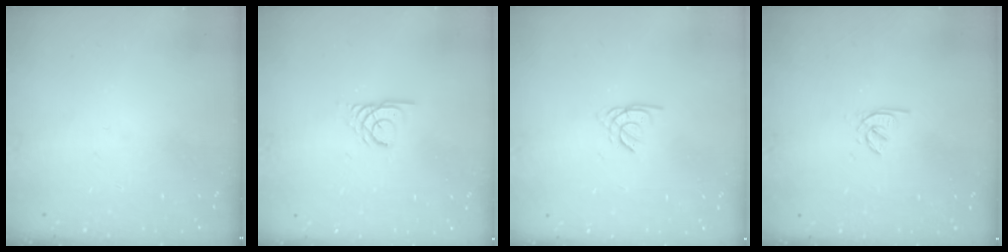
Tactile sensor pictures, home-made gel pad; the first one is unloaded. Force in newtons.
{"total": 2.3, "press": 2.3, "slide": 0.1}
{"total": 1.2, "press": 1.1, "slide": 0.3}
{"total": 1.8, "press": 1.8, "slide": 0.5}